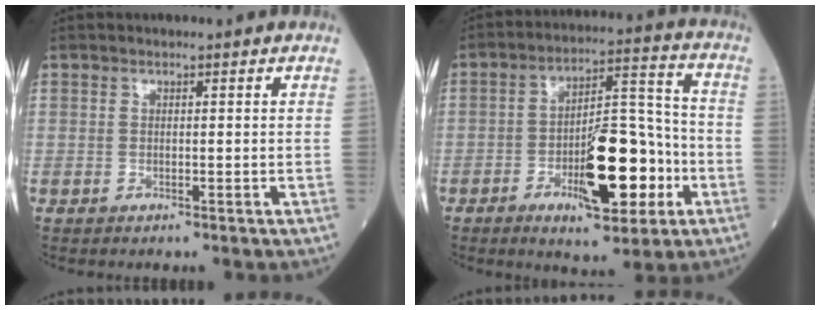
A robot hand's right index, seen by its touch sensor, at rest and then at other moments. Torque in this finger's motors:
{"motor_torque": [0.52, -0.23, 0.33, 0.17]}